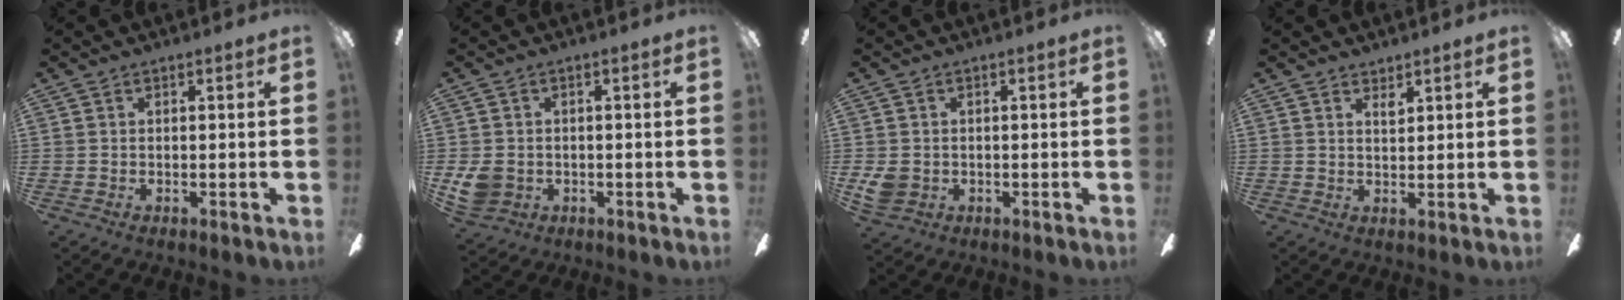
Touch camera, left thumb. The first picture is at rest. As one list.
[{"total": 4.7, "force": [-0.5, 4.0, 2.4], "torque": [-0.055, 0.001, -0.011]}, {"total": 3.5, "force": [-0.3, 3.0, 1.8], "torque": [-0.037, 0.005, -0.004]}, {"total": 2.2, "force": [2.0, 0.6, 0.9], "torque": [-0.013, -0.008, 0.034]}]